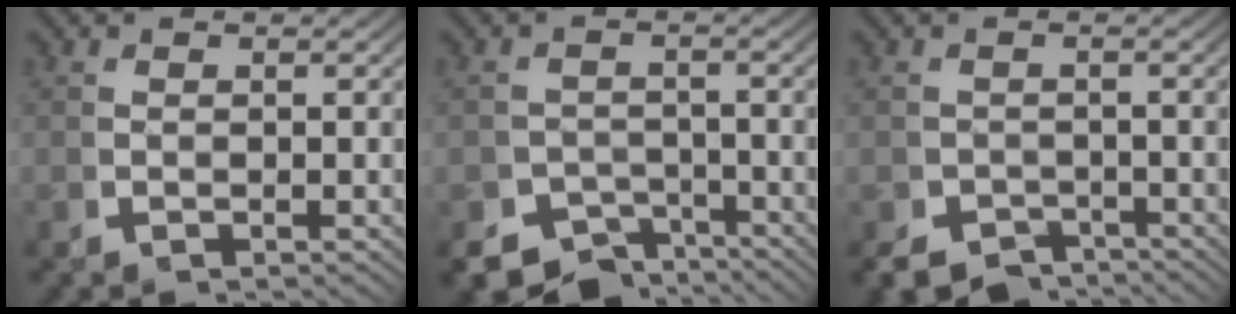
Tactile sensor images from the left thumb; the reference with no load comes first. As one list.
[{"total": 7.3, "force": [-5.9, 3.9, 1.6], "torque": [-0.006, -0.036, -0.094]}, {"total": 4.6, "force": [-4.0, 2.1, 0.4], "torque": [0.017, -0.024, -0.061]}]